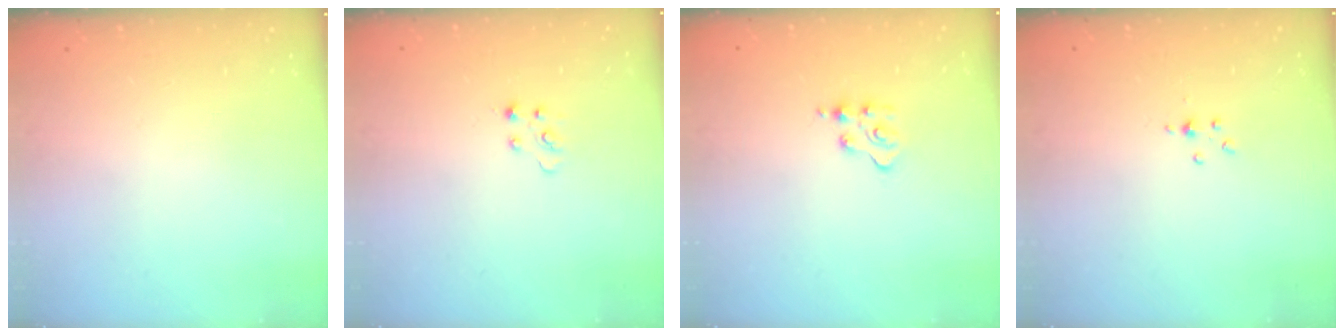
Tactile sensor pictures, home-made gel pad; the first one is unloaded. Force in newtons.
{"total": 2.7, "press": 2.7, "slide": 0.4}
{"total": 3.2, "press": 3.2, "slide": 0.4}
{"total": 2.9, "press": 2.9, "slide": 0.4}